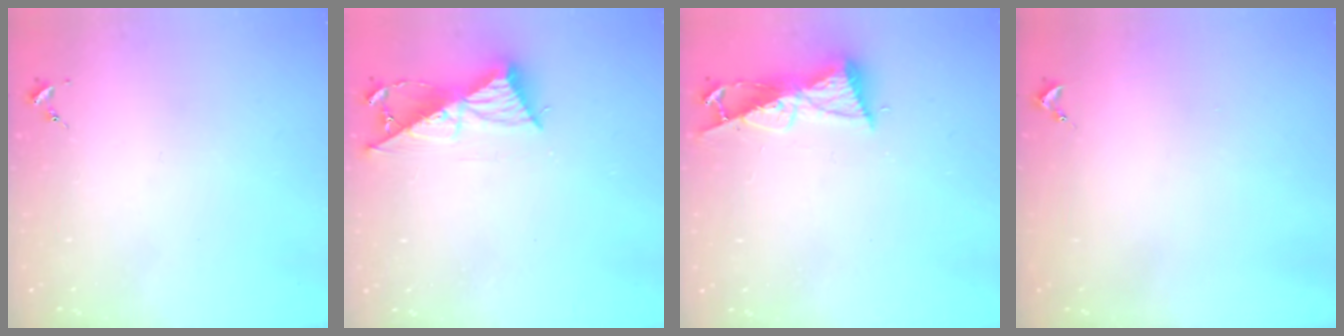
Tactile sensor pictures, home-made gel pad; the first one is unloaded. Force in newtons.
{"total": 10.6, "press": 10.5, "slide": 0.8}
{"total": 8.7, "press": 8.7, "slide": 0.7}
{"total": 0.9, "press": 0.9, "slide": 0.0}